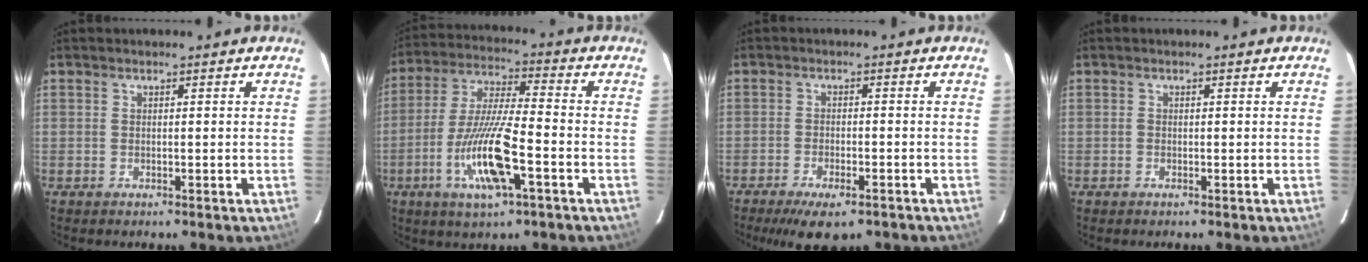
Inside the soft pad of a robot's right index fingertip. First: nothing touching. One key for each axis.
{"total": 13.3, "fx": -4.9, "fy": 1.6, "fz": 12.3, "tx": -0.246, "ty": -0.012, "tz": -0.088}
{"total": 6.8, "fx": -5.0, "fy": 2.1, "fz": 4.2, "tx": -0.061, "ty": -0.010, "tz": -0.074}
{"total": 0.0}